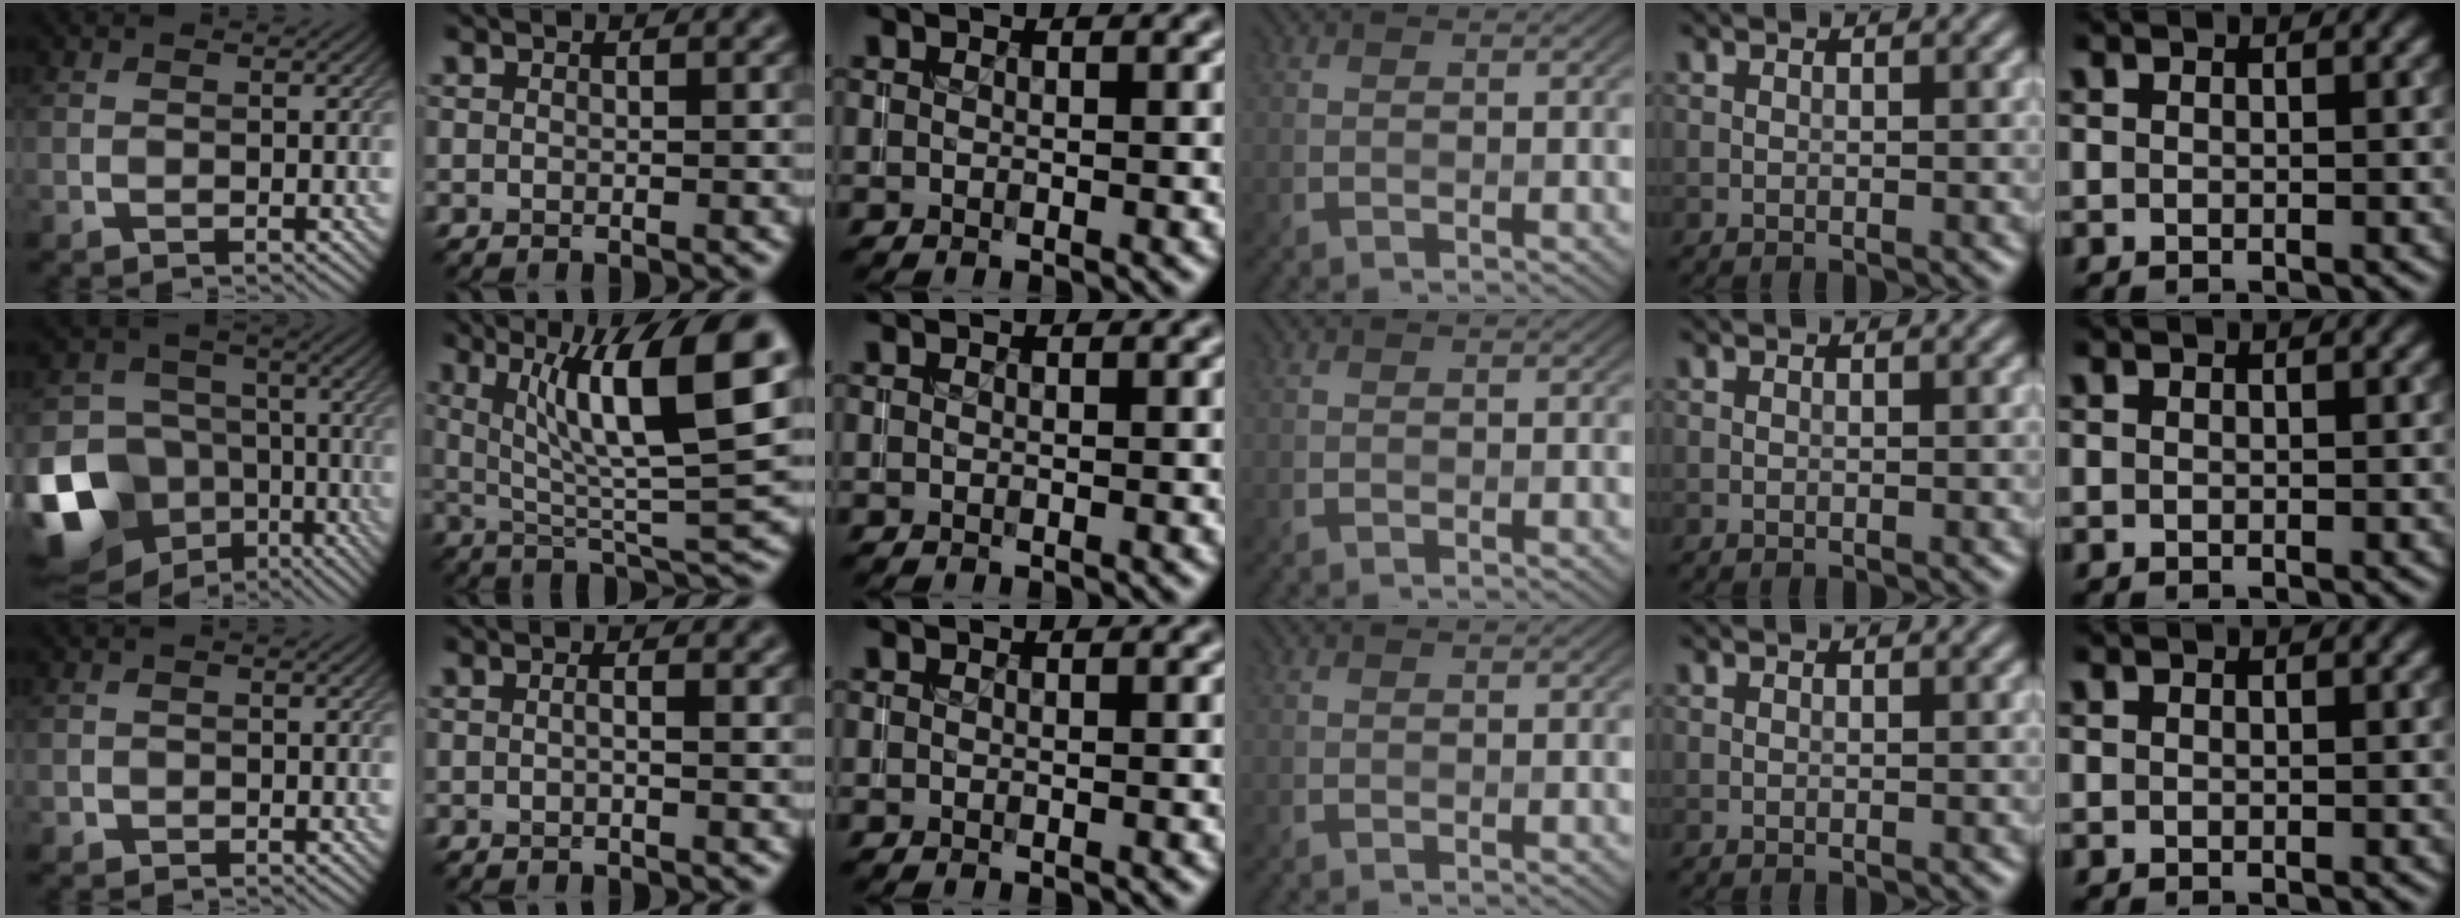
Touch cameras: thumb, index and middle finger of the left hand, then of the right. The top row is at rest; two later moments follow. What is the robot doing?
{"motion": "insert", "object": "coin"}